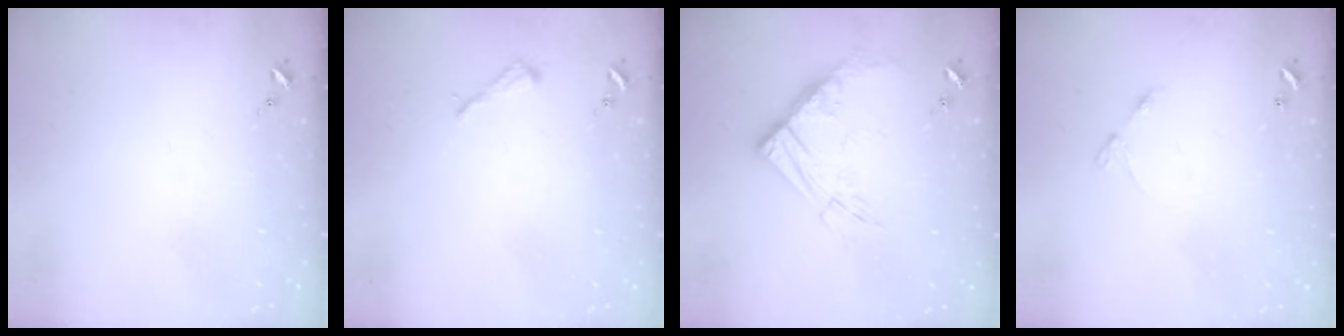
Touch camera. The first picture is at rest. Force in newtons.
{"total": 2.6, "press": 2.6, "slide": 0.3}
{"total": 12.7, "press": 12.6, "slide": 1.3}
{"total": 4.7, "press": 4.7, "slide": 0.4}